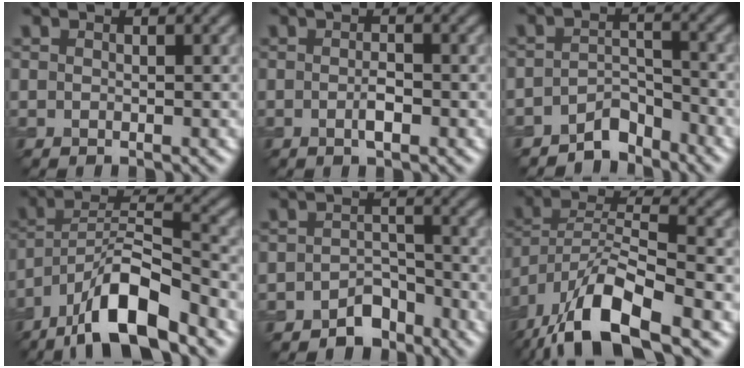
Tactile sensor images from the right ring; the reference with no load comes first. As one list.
[{"total": 1.6, "force": [-0.3, 0.3, 1.5], "torque": [-0.028, 0.001, -0.007]}, {"total": 3.3, "force": [-2.8, 1.4, 1.0], "torque": [-0.010, 0.011, -0.056]}, {"total": 10.5, "force": [-6.9, 3.0, 7.2], "torque": [-0.122, 0.019, -0.129]}, {"total": 3.1, "force": [-2.4, 1.7, 1.0], "torque": [-0.008, 0.010, -0.043]}, {"total": 12.6, "force": [-8.3, 4.0, 8.7], "torque": [-0.162, 0.001, -0.155]}]